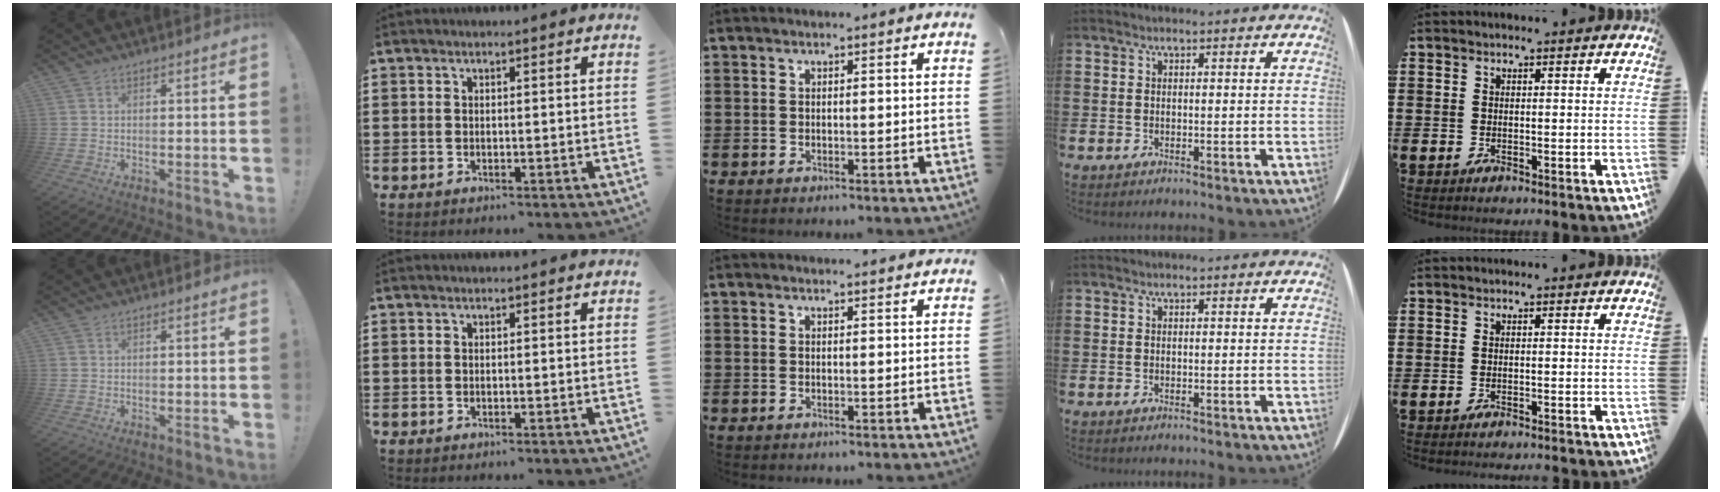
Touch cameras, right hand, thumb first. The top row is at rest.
{"middle": {"total": 0.7, "force": [0.6, 0.1, 0.2], "torque": [0.002, -0.004, 0.010]}, "little": {"total": 0.7, "force": [-0.7, -0.1, 0.0], "torque": [0.000, -0.002, -0.014]}}